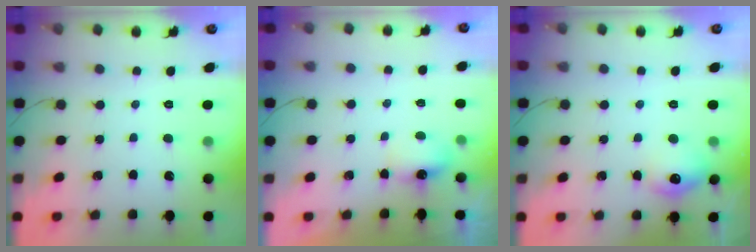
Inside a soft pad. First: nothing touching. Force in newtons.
{"total": 4.7, "press": 4.6, "slide": 1.2}
{"total": 9.5, "press": 9.5, "slide": 0.5}